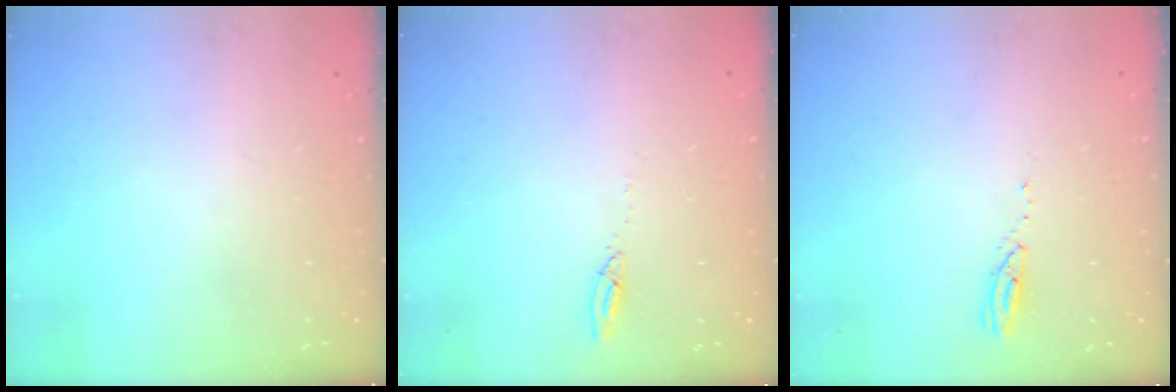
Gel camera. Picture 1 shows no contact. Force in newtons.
{"total": 2.7, "press": 2.7, "slide": 0.2}
{"total": 3.2, "press": 3.2, "slide": 0.2}